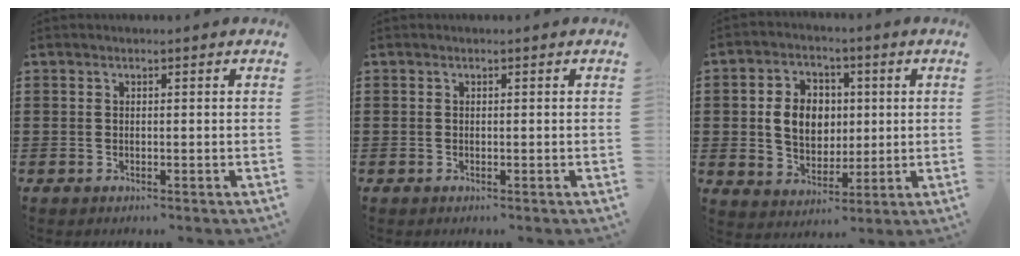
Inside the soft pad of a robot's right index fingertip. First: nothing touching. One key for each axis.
{"total": 0.0}
{"total": 7.5, "fx": 0.6, "fy": 6.1, "fz": 4.4, "tx": -0.087, "ty": 0.014, "tz": 0.008}